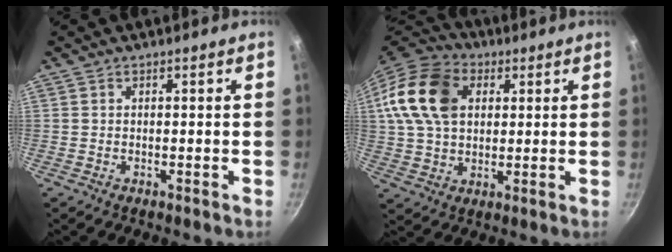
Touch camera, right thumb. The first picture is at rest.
{"total": 18.4, "force": [4.8, 13.1, 12.1], "torque": [-0.223, 0.016, 0.077]}